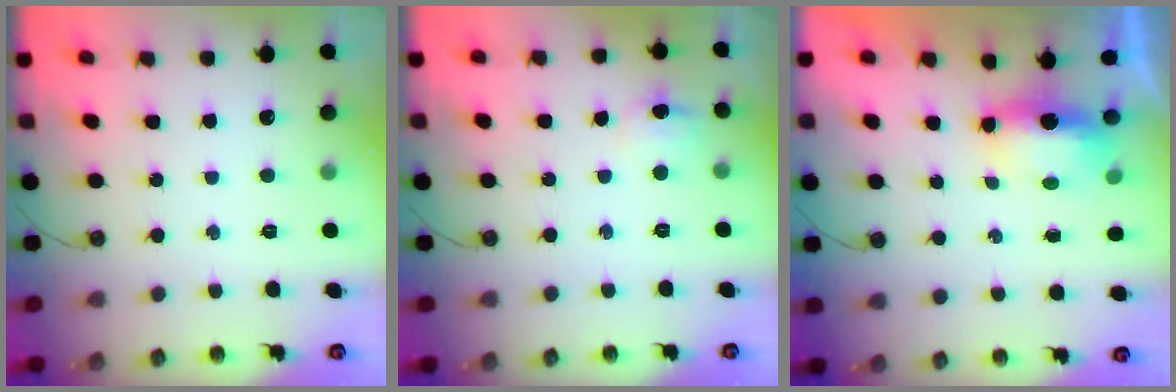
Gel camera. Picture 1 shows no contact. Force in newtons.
{"total": 3.9, "press": 3.6, "slide": 1.5}
{"total": 7.0, "press": 6.1, "slide": 3.3}